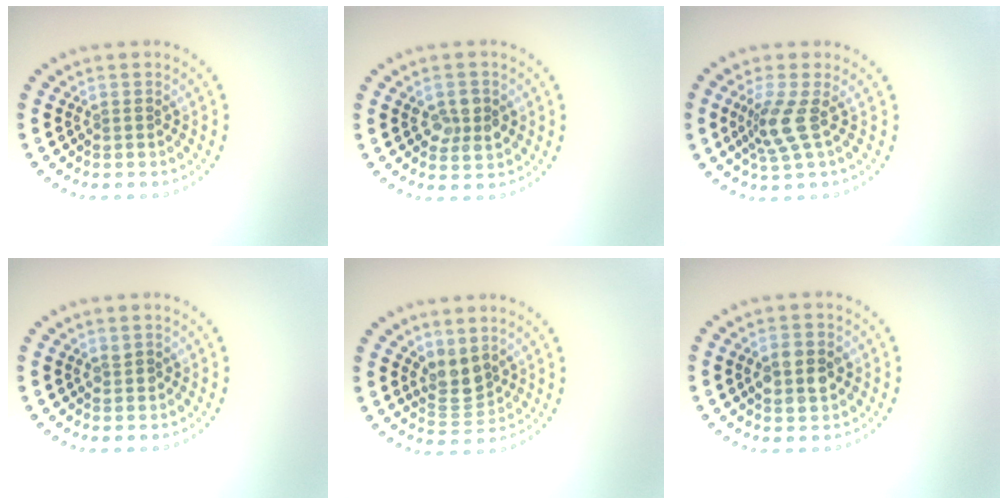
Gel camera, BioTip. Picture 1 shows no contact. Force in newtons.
{"total": 2.6, "press": 2.6, "slide": 0.1}
{"total": 2.8, "press": 2.0, "slide": 2.0}
{"total": 0.5, "press": 0.5, "slide": 0.1}
{"total": 2.7, "press": 2.2, "slide": 1.7}
{"total": 3.6, "press": 3.6, "slide": 0.1}